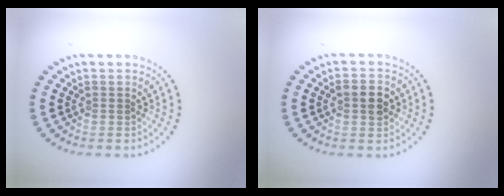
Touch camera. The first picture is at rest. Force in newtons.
{"total": 2.9, "press": 2.9, "slide": 0.2}